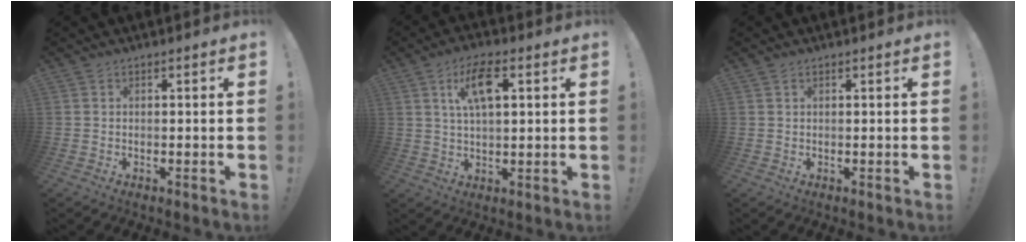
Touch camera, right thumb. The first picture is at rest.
{"total": 9.6, "force": [3.6, 4.2, 7.9], "torque": [-0.125, 0.001, 0.059]}
{"total": 0.8, "force": [0.6, 0.2, 0.4], "torque": [-0.001, -0.003, 0.011]}